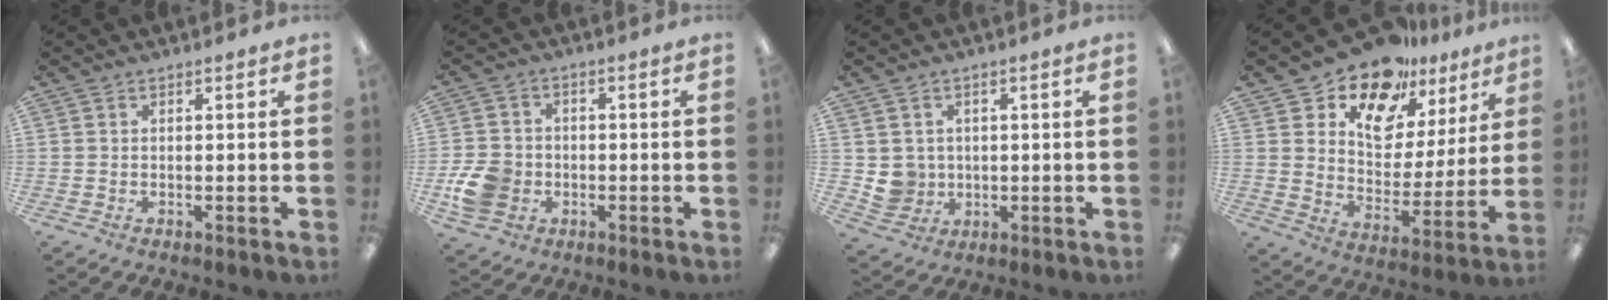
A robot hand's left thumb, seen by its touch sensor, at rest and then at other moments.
{"total": 9.1, "force": [-2.4, 7.5, 4.5], "torque": [-0.098, 0.017, -0.041]}
{"total": 5.5, "force": [0.7, 5.4, 0.8], "torque": [-0.028, 0.005, 0.018]}
{"total": 16.2, "force": [13.3, 7.5, 5.4], "torque": [-0.107, -0.100, 0.237]}